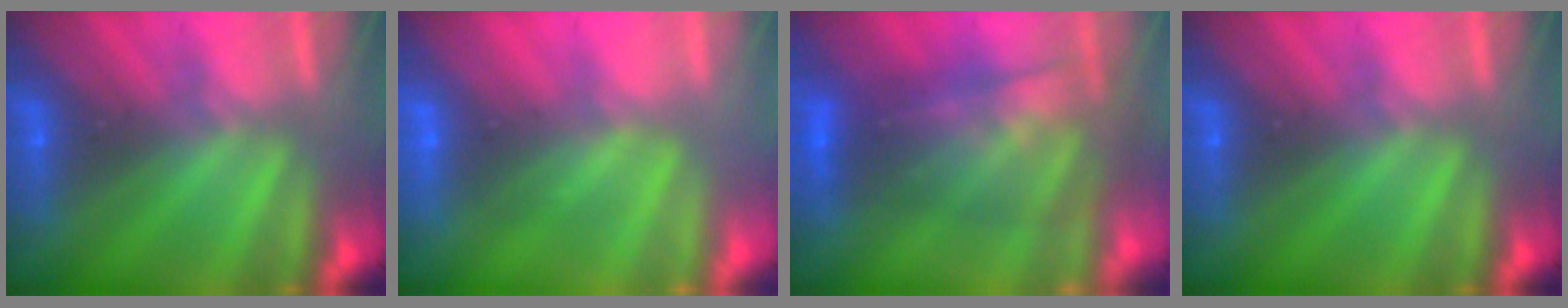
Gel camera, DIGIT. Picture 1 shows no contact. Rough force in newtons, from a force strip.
{"total": 2.7}
{"total": 5.8}
{"total": 0.0}